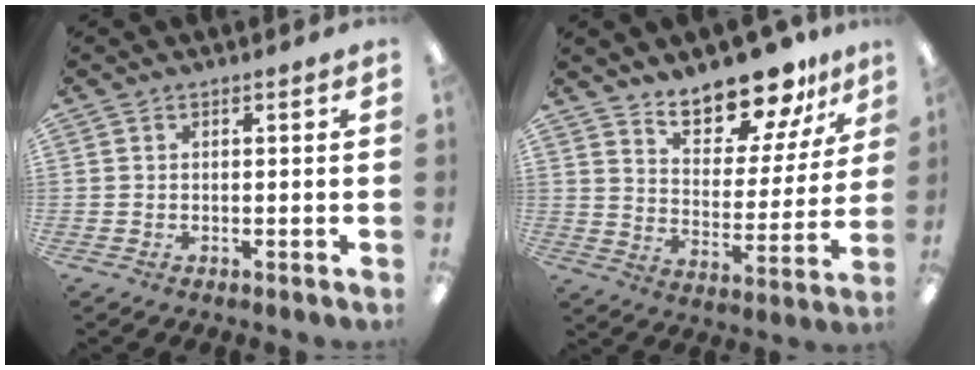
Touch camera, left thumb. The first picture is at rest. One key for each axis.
{"total": 14.8, "fx": 13.3, "fy": 4.3, "fz": 4.9, "tx": -0.084, "ty": -0.103, "tz": 0.239}